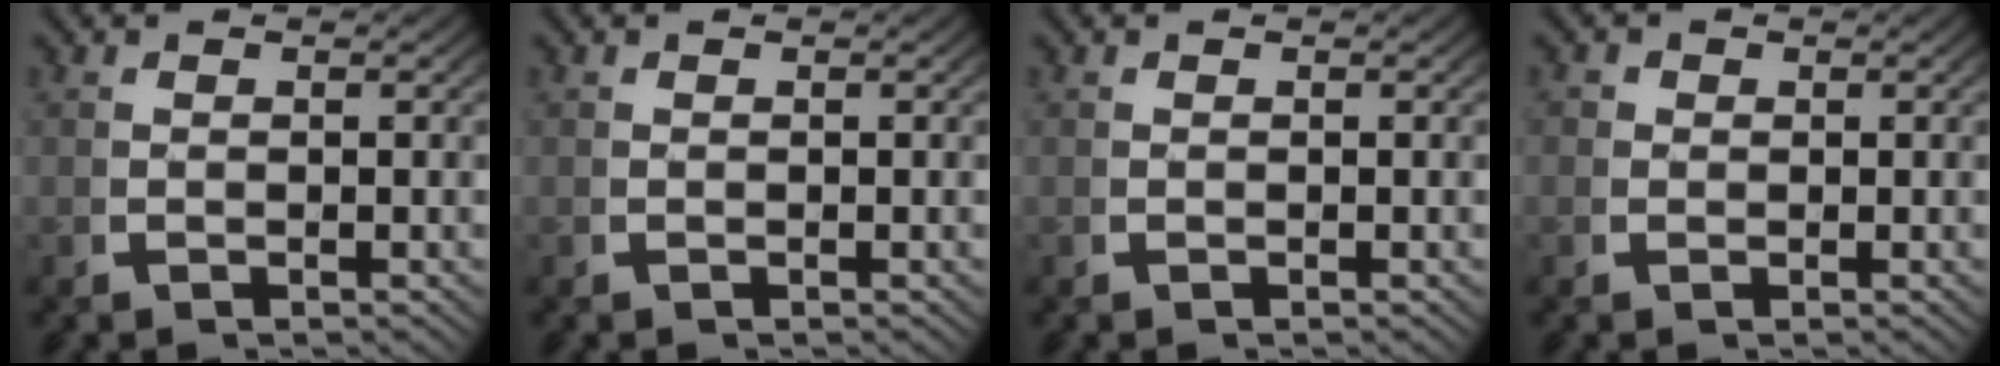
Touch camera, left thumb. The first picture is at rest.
{"total": 0.0}
{"total": 0.0}
{"total": 1.2, "force": [0.2, 1.2, 0.3], "torque": [-0.007, -0.007, 0.002]}